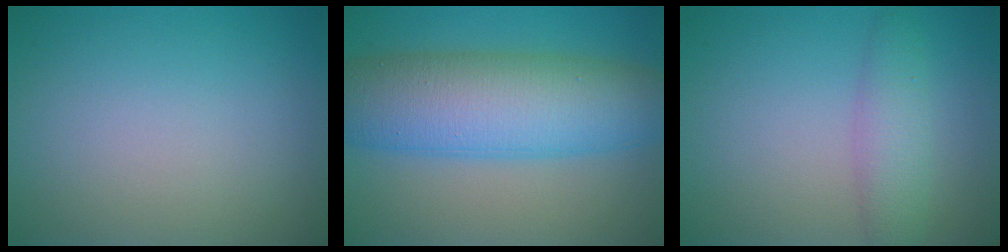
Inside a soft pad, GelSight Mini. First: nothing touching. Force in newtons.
{"total": 10.4, "press": 10.4, "slide": 0.1}
{"total": 3.0, "press": 3.0, "slide": 0.0}